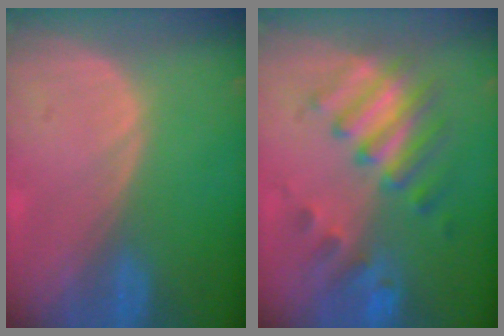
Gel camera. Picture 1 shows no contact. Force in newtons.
{"total": 8.0, "press": 7.7, "slide": 1.9}